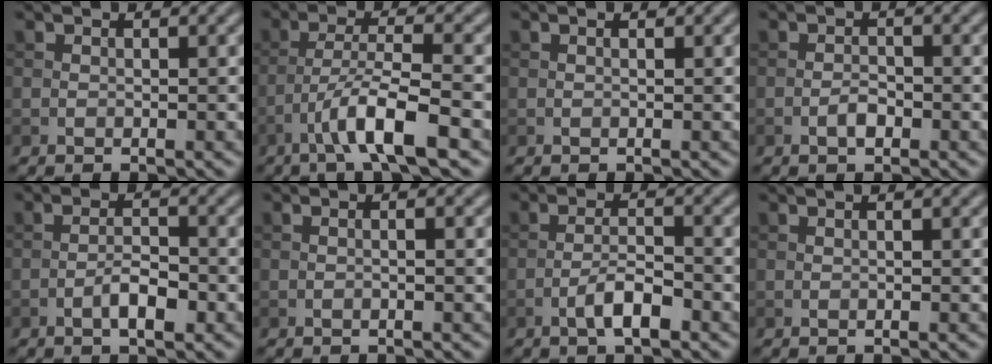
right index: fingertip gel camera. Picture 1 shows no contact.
{"total": 6.0, "force": [-3.2, 0.9, 5.0], "torque": [-0.087, 0.008, -0.061]}
{"total": 0.6, "force": [0.2, 0.1, 0.5], "torque": [-0.012, 0.001, 0.001]}
{"total": 1.5, "force": [-0.7, 0.7, 1.1], "torque": [-0.020, 0.002, -0.016]}
{"total": 2.8, "force": [-1.2, 0.9, 2.3], "torque": [-0.042, 0.004, -0.026]}
{"total": 1.0, "force": [0.0, 0.2, 0.9], "torque": [-0.012, -0.006, -0.004]}
{"total": 3.2, "force": [-1.7, 0.8, 2.6], "torque": [-0.050, 0.008, -0.035]}
{"total": 0.8, "force": [0.3, 0.2, 0.7], "torque": [-0.009, 0.000, 0.000]}